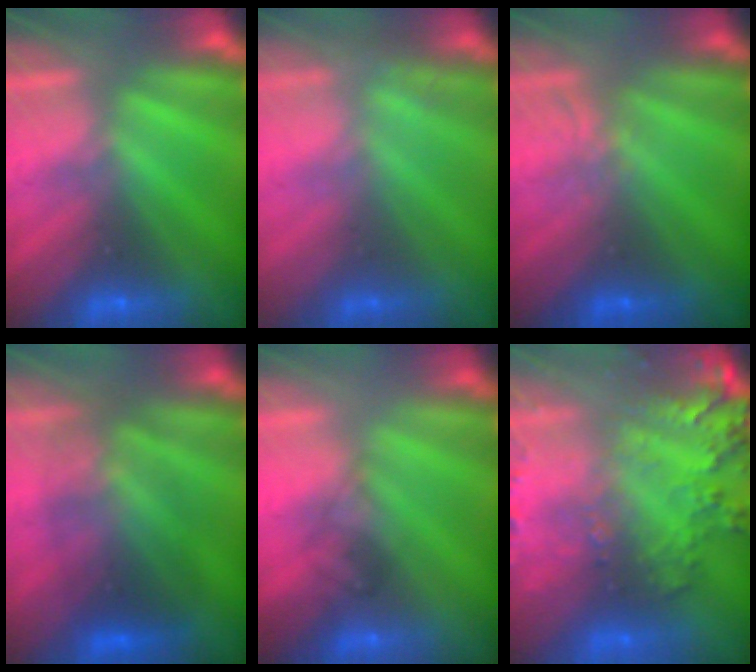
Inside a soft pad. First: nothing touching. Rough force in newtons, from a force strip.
{"total": 2.6}
{"total": 1.8}
{"total": 3.5}
{"total": 1.5}
{"total": 7.5}